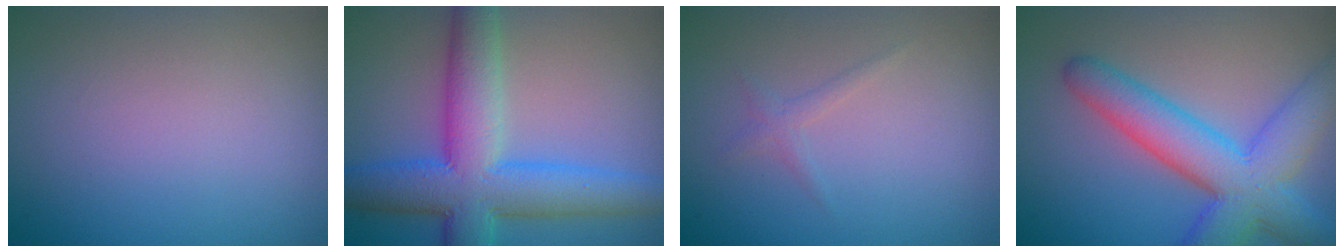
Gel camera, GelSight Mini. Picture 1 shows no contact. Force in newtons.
{"total": 9.1, "press": 9.1, "slide": 0.2}
{"total": 0.9, "press": 0.9, "slide": 0.1}
{"total": 7.9, "press": 7.9, "slide": 0.3}